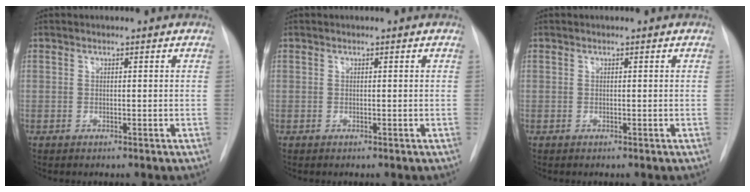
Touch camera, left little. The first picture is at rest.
{"total": 0.0}
{"total": 0.0}